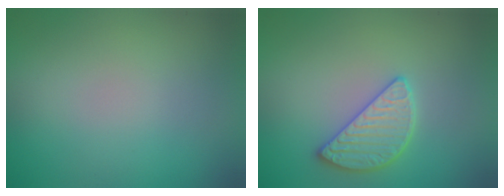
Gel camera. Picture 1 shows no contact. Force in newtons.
{"total": 2.8, "press": 2.8, "slide": 0.3}